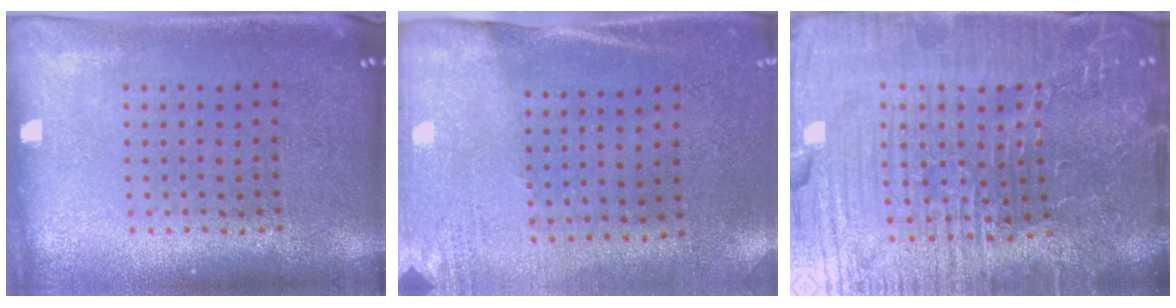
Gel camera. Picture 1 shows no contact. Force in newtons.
{"total": 2.6, "press": 2.3, "slide": 1.3}
{"total": 6.9, "press": 6.3, "slide": 2.8}